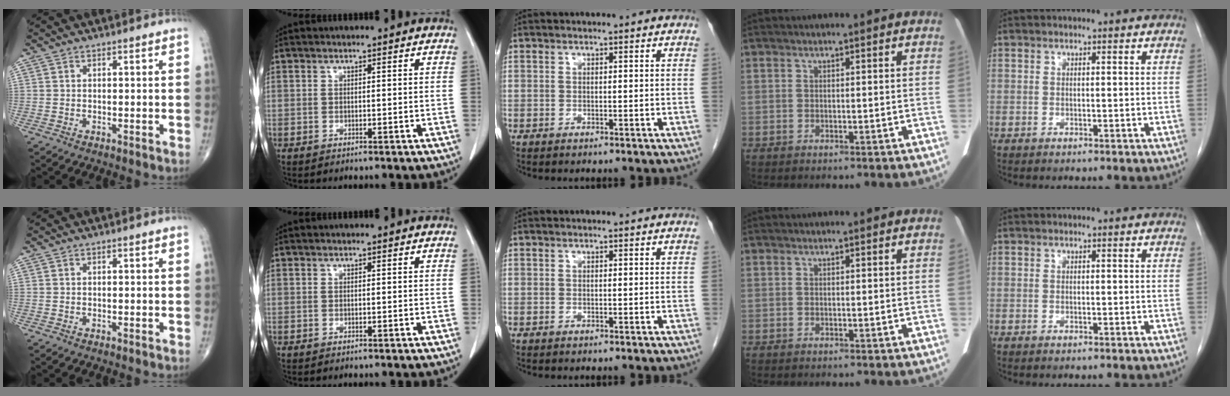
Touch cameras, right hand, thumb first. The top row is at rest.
{}